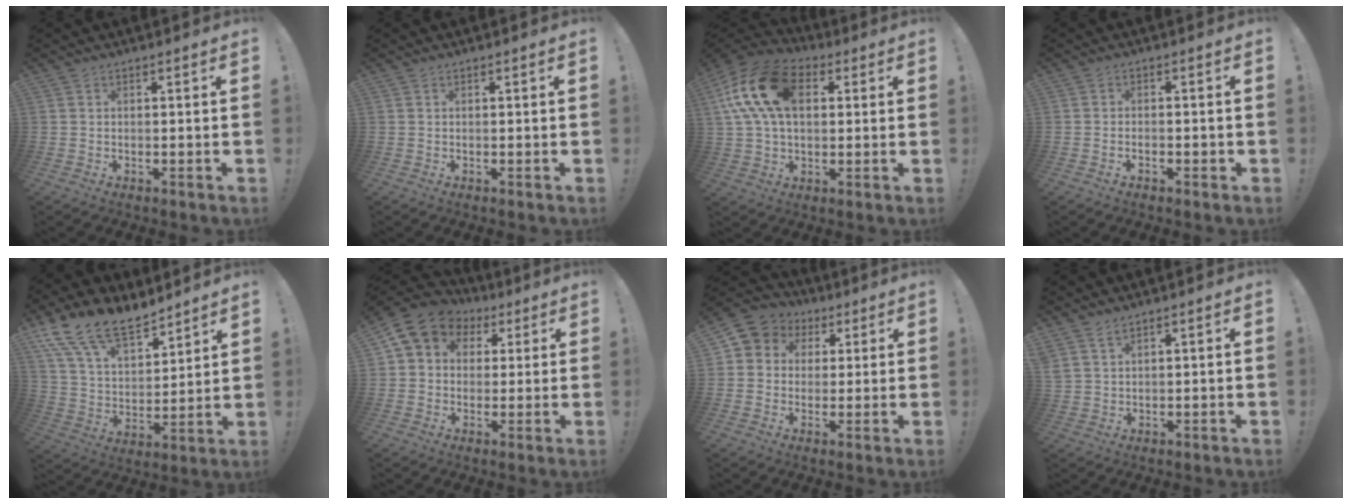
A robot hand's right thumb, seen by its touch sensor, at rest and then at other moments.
{"total": 0.0}
{"total": 19.8, "force": [5.2, 12.7, 14.2], "torque": [-0.262, 0.004, 0.092]}
{"total": 1.7, "force": [-1.1, 0.8, 1.0], "torque": [-0.016, 0.003, -0.018]}
{"total": 16.7, "force": [12.9, 7.2, 7.8], "torque": [-0.151, -0.090, 0.241]}
{"total": 8.6, "force": [3.3, 7.1, 3.4], "torque": [-0.043, -0.018, 0.065]}
{"total": 7.1, "force": [1.5, 6.7, 1.9], "torque": [-0.017, -0.004, 0.032]}
{"total": 2.8, "force": [2.4, 0.5, 1.4], "torque": [-0.036, -0.010, 0.046]}